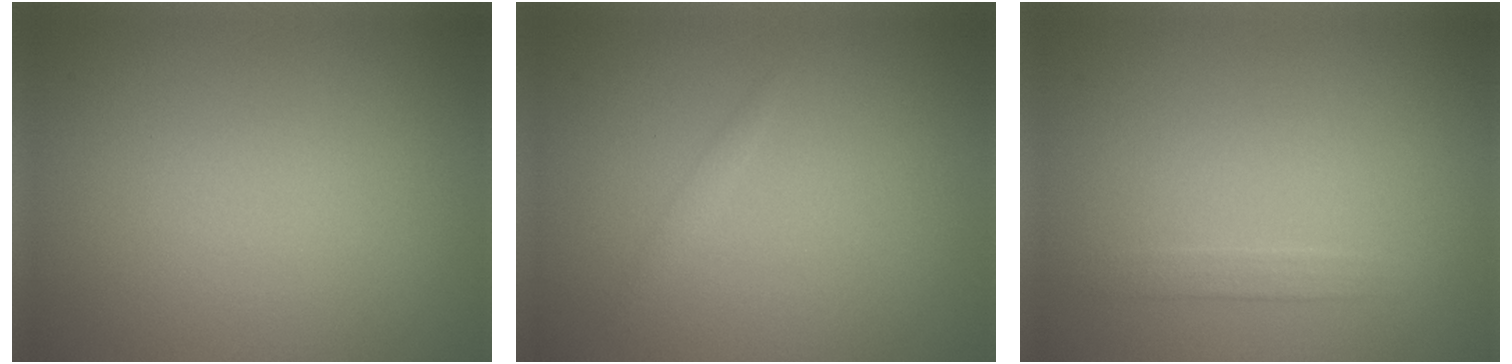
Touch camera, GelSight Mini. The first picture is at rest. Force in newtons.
{"total": 0.6, "press": 0.6, "slide": 0.0}
{"total": 1.1, "press": 1.1, "slide": 0.2}